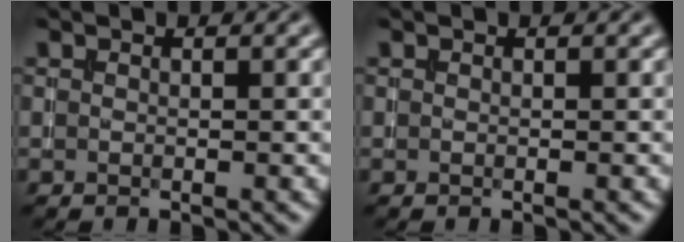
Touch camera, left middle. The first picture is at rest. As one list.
[{"total": 0.0}]